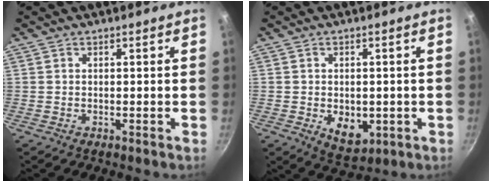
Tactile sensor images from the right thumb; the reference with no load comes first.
{"total": 7.1, "force": [-1.4, 4.8, 5.0], "torque": [-0.054, -0.009, -0.007]}